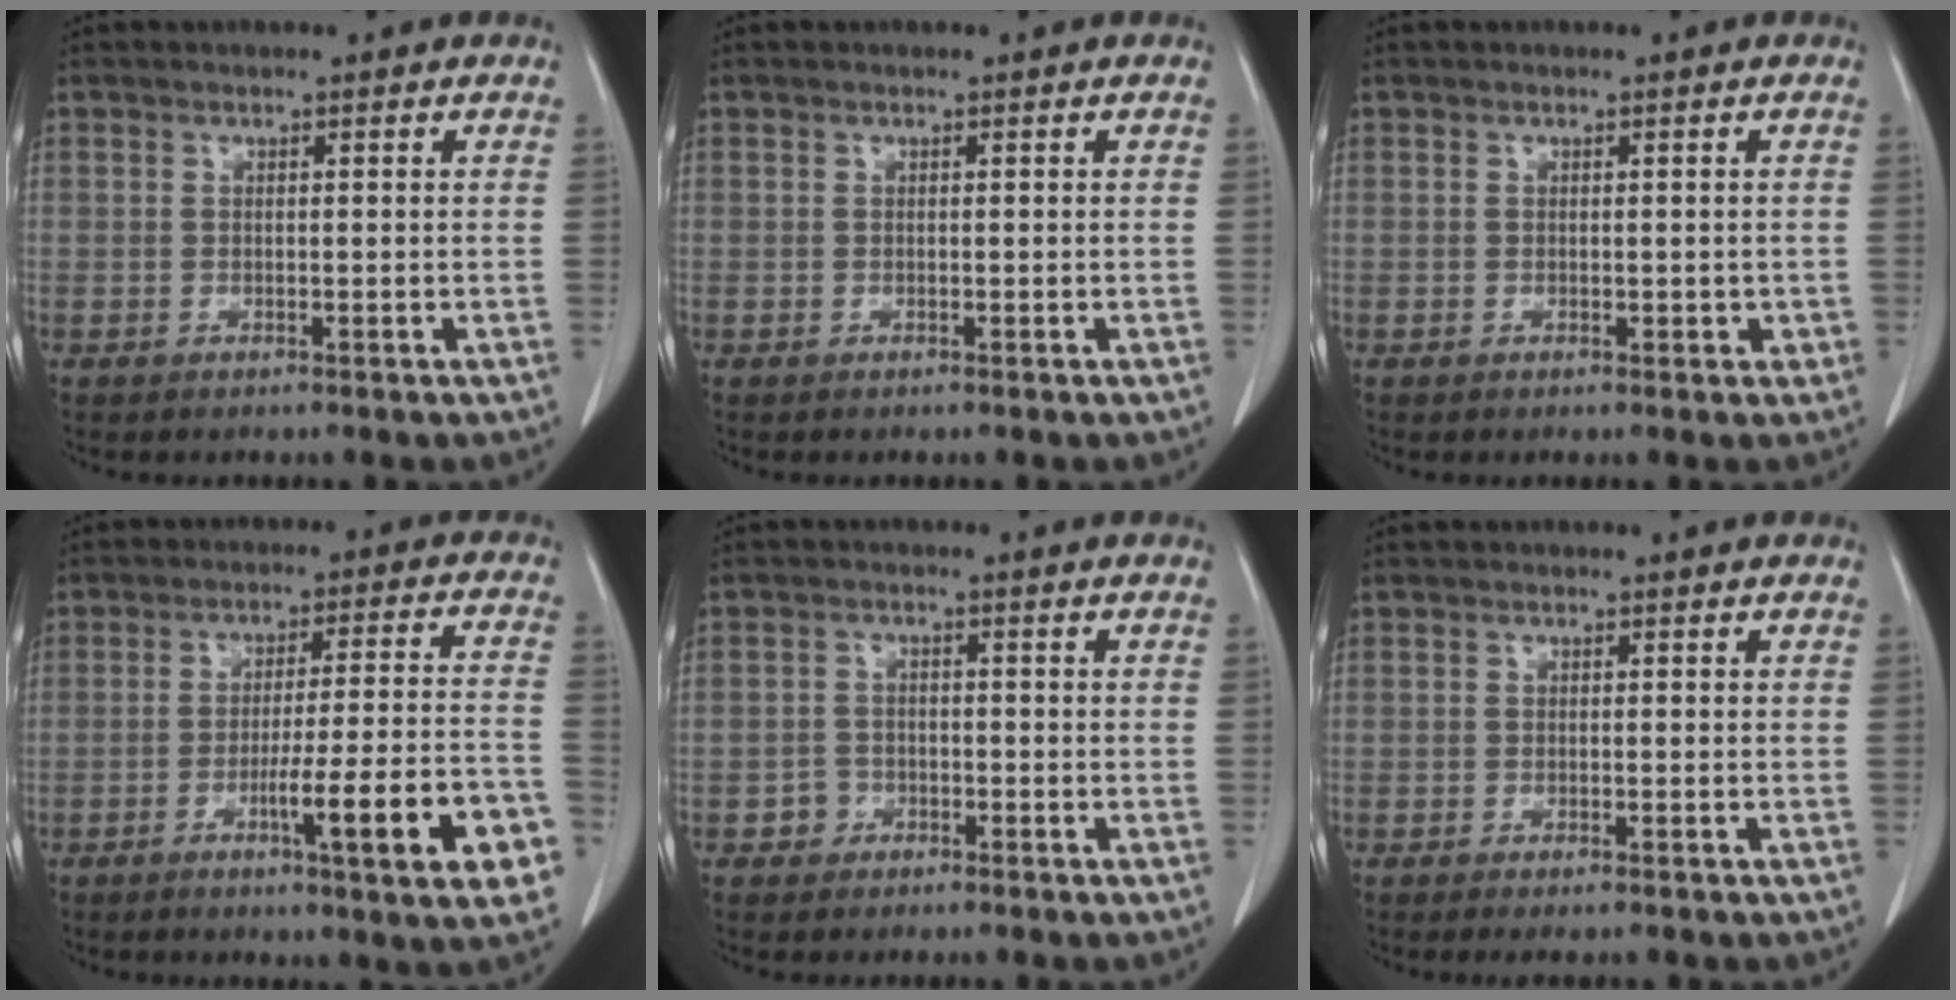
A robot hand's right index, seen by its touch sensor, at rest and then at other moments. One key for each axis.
{"total": 0.0}
{"total": 1.2, "fx": -0.1, "fy": 0.8, "fz": 0.9, "tx": -0.008, "ty": 0.001, "tz": 0.001}
{"total": 14.5, "fx": -5.9, "fy": 0.4, "fz": 13.2, "tx": -0.166, "ty": 0.000, "tz": -0.079}
{"total": 2.1, "fx": -1.3, "fy": 1.7, "fz": 0.1, "tx": 0.001, "ty": 0.010, "tz": -0.026}
{"total": 2.3, "fx": -1.9, "fy": 0.5, "fz": 1.2, "tx": -0.013, "ty": -0.005, "tz": -0.023}